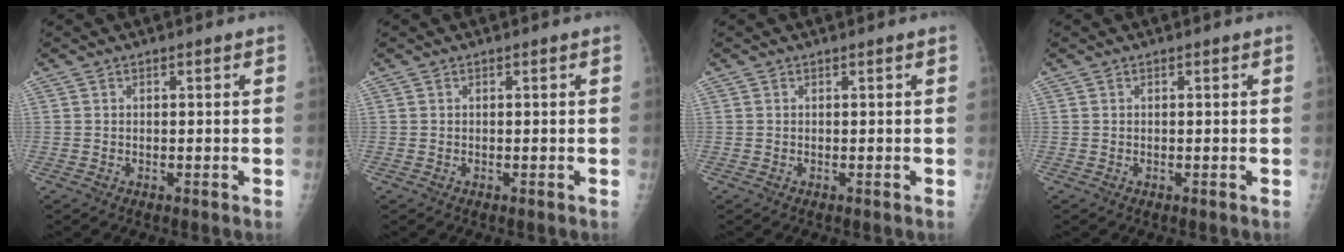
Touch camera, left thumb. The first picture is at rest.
{"total": 0.0}
{"total": 0.0}
{"total": 0.0}